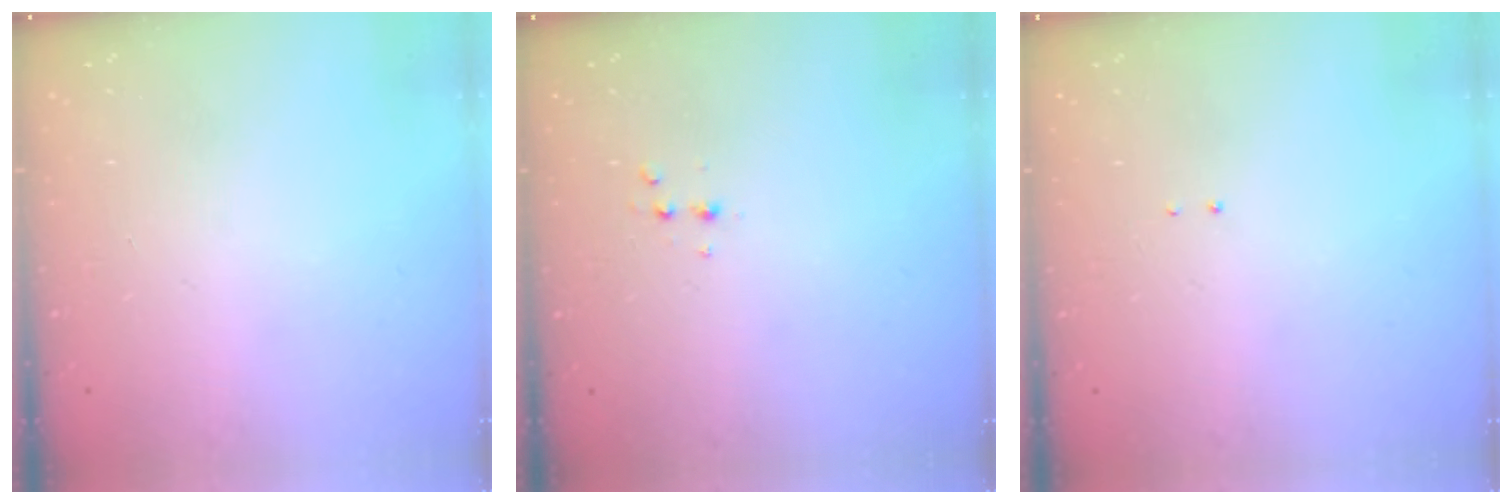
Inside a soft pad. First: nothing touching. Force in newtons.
{"total": 2.6, "press": 2.5, "slide": 0.8}
{"total": 1.3, "press": 1.2, "slide": 0.6}